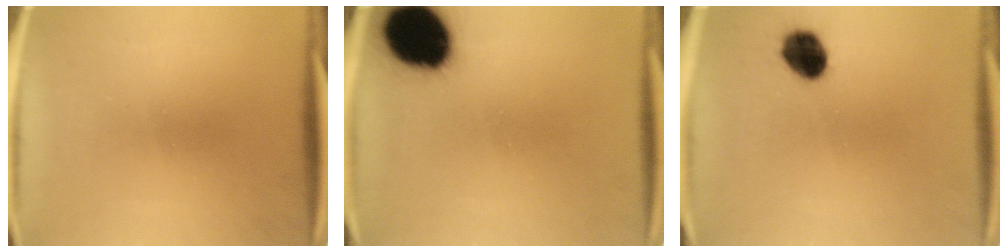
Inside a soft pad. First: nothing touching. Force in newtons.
{"total": 18.9}
{"total": 8.0}